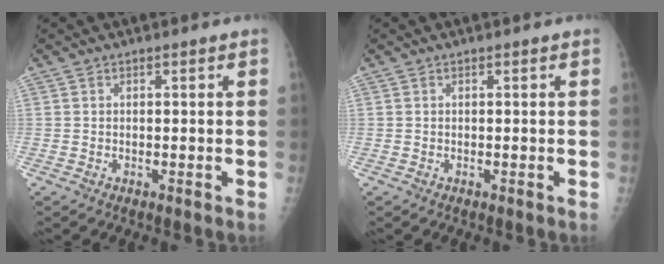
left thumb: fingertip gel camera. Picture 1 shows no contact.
{"total": 0.0}